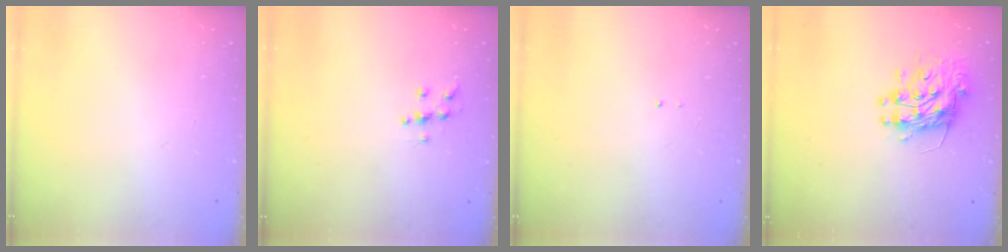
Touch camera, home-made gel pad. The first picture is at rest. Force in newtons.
{"total": 5.9, "press": 5.9, "slide": 0.5}
{"total": 0.7, "press": 0.7, "slide": 0.1}
{"total": 12.9, "press": 12.9, "slide": 1.1}